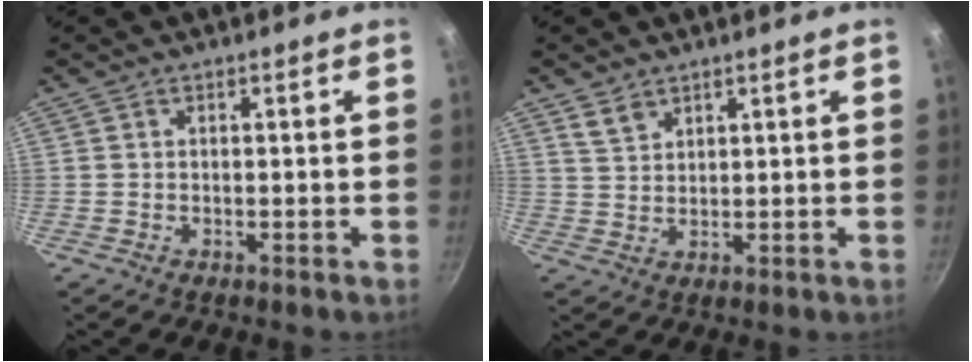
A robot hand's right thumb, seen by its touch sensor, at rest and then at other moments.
{"total": 3.4, "force": [2.6, 1.7, 1.3], "torque": [-0.021, -0.011, 0.054]}